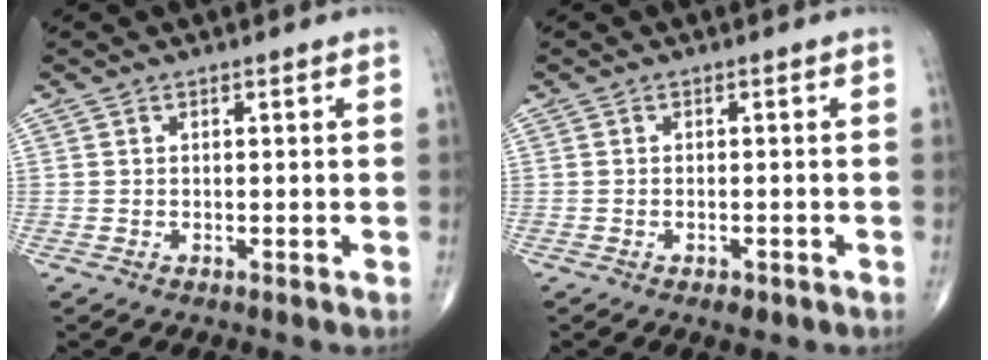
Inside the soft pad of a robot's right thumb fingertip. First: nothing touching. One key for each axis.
{"total": 1.9, "fx": -1.1, "fy": 0.9, "fz": 1.3, "tx": -0.023, "ty": 0.006, "tz": -0.012}